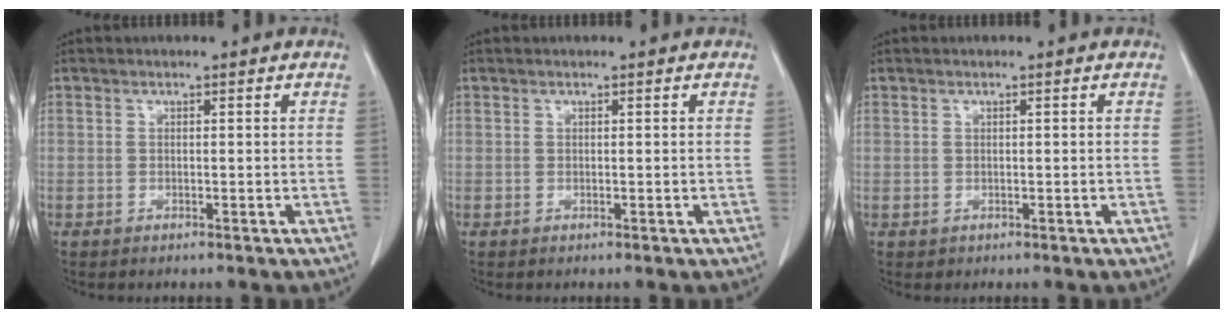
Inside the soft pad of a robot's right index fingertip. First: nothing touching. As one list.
[{"total": 0.0}, {"total": 0.6, "force": [-0.1, 0.6, 0.0], "torque": [0.003, 0.005, -0.002]}]